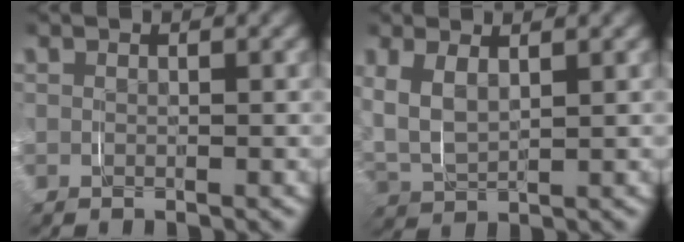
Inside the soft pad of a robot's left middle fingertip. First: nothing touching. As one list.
[{"total": 5.2, "force": [1.0, 4.0, 3.2], "torque": [-0.102, -0.009, 0.023]}]